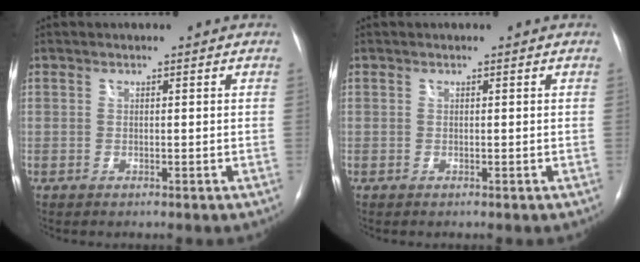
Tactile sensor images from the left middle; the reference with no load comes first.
{"total": 0.0}